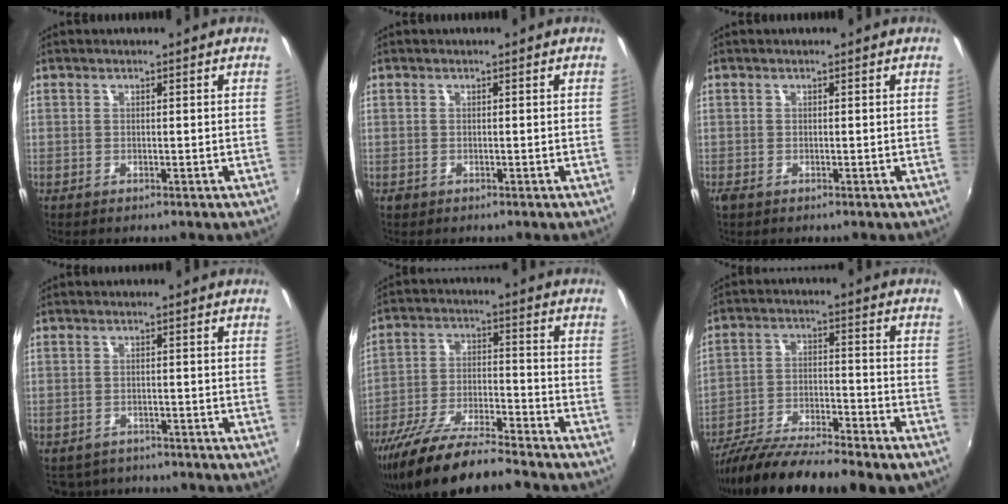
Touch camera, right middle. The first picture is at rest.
{"total": 0.8, "force": [-0.5, 0.6, 0.2], "torque": [-0.005, -0.003, -0.010]}
{"total": 0.9, "force": [-0.6, 0.5, 0.4], "torque": [-0.010, -0.004, -0.013]}
{"total": 6.2, "force": [-5.4, 2.7, 1.3], "torque": [-0.039, -0.009, -0.081]}
{"total": 17.0, "force": [-14.3, 2.6, 8.8], "torque": [-0.181, -0.034, -0.254]}
{"total": 18.8, "force": [-15.8, 2.6, 9.8], "torque": [-0.190, -0.043, -0.260]}